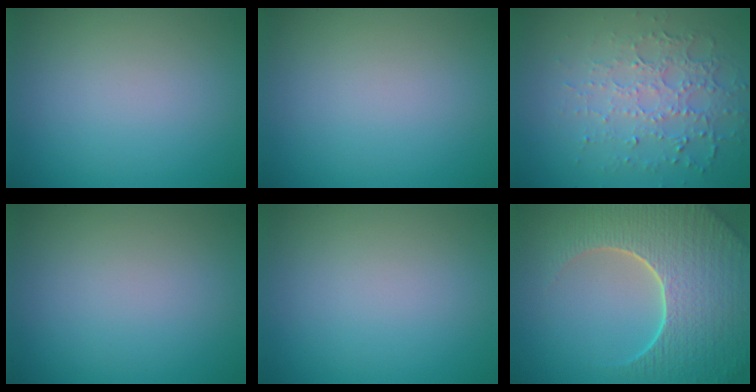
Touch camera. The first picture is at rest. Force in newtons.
{"total": 0.0}
{"total": 4.9, "press": 3.5, "slide": 3.4}
{"total": 0.0}
{"total": 0.0}
{"total": 9.2, "press": 6.6, "slide": 6.4}